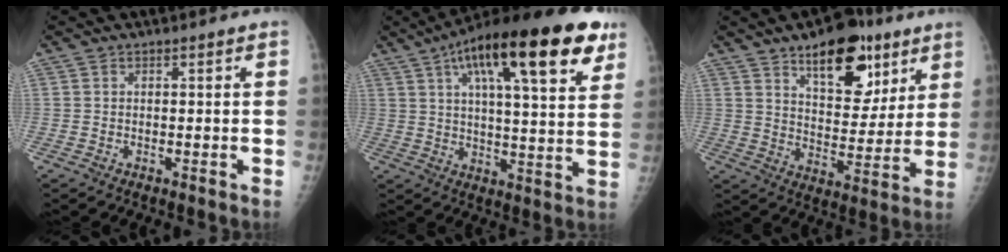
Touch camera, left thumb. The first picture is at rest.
{"total": 24.1, "force": [12.3, 6.9, 19.6], "torque": [-0.285, -0.010, 0.182]}
{"total": 18.3, "force": [10.8, 9.1, 11.6], "torque": [-0.114, -0.060, 0.169]}